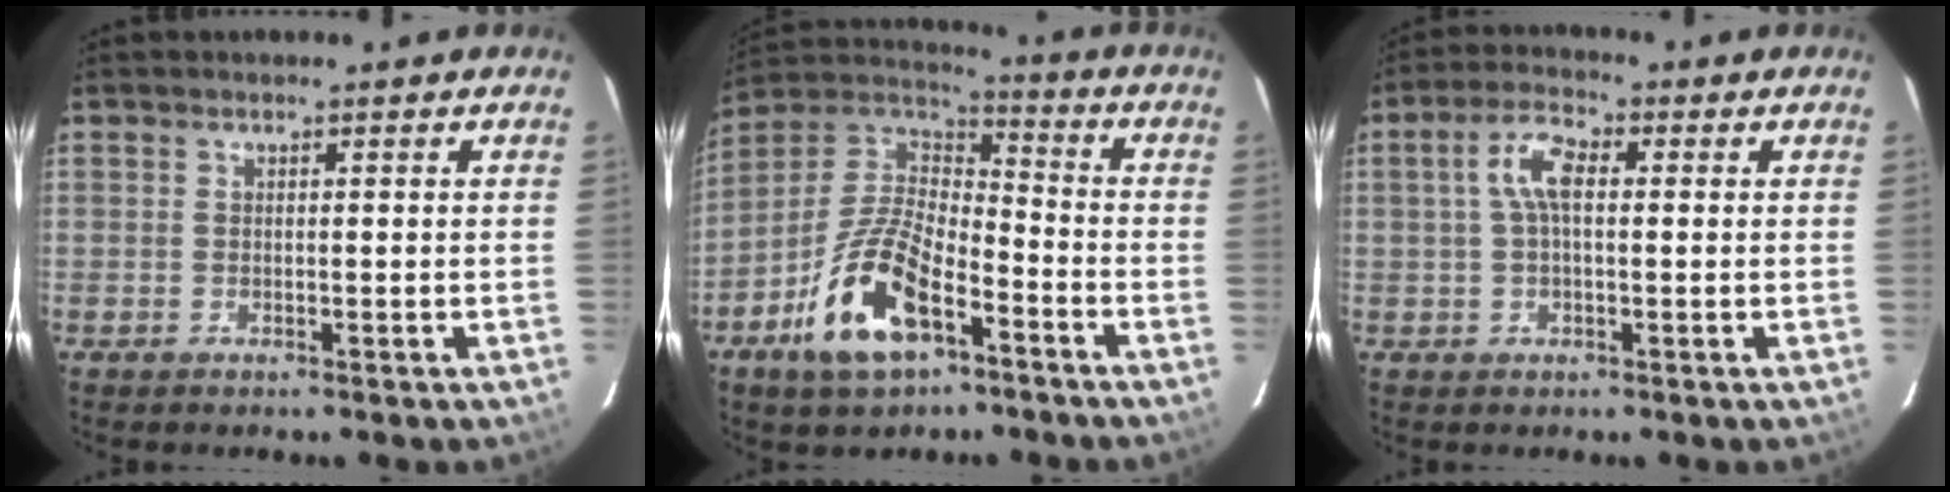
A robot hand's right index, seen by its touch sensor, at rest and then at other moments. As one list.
[{"total": 16.5, "force": [-8.2, 7.5, 12.1], "torque": [-0.251, -0.002, -0.153]}, {"total": 5.7, "force": [0.6, 2.6, 5.1], "torque": [-0.104, 0.016, 0.011]}]